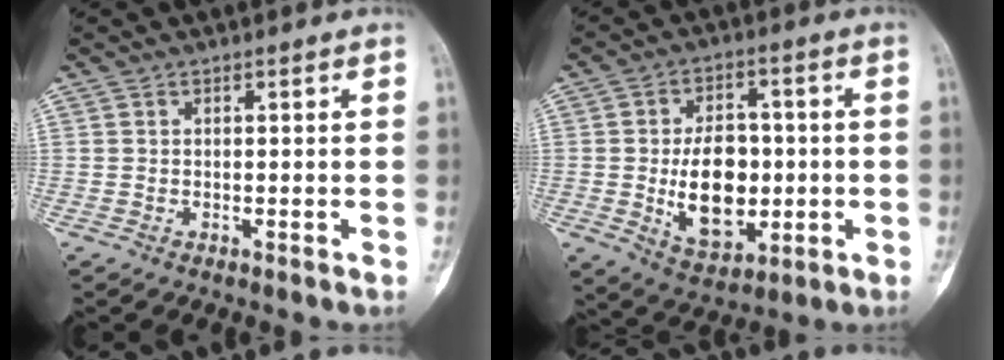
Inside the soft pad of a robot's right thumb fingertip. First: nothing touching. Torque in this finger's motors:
{"motor_torque": [0.67, 1.77, 1.41, 0.11, 0.32]}